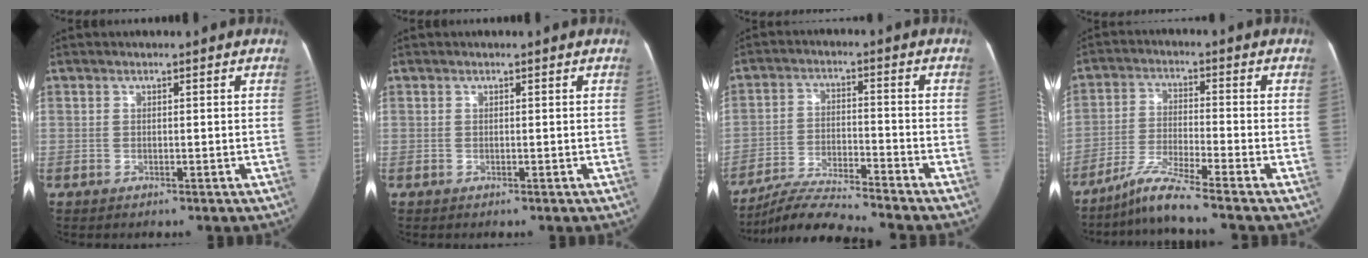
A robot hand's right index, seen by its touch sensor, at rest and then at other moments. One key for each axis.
{"total": 0.0}
{"total": 9.3, "fx": -8.9, "fy": -1.2, "fz": 2.2, "tx": -0.043, "ty": -0.005, "tz": -0.165}
{"total": 6.6, "fx": -5.8, "fy": -1.4, "fz": 2.9, "tx": -0.063, "ty": -0.025, "tz": -0.113}